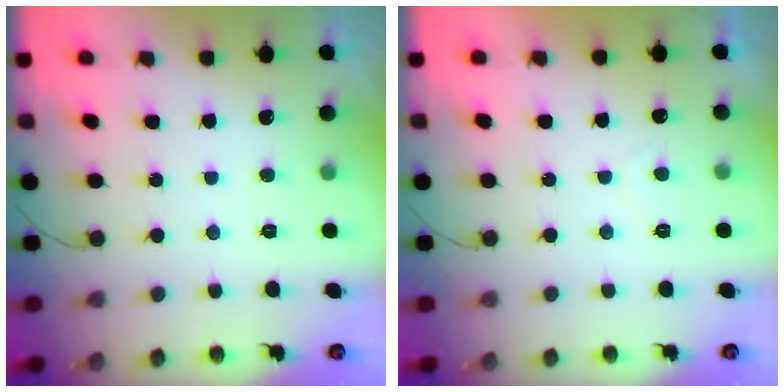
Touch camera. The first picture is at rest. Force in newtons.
{"total": 0.9, "press": 0.8, "slide": 0.4}